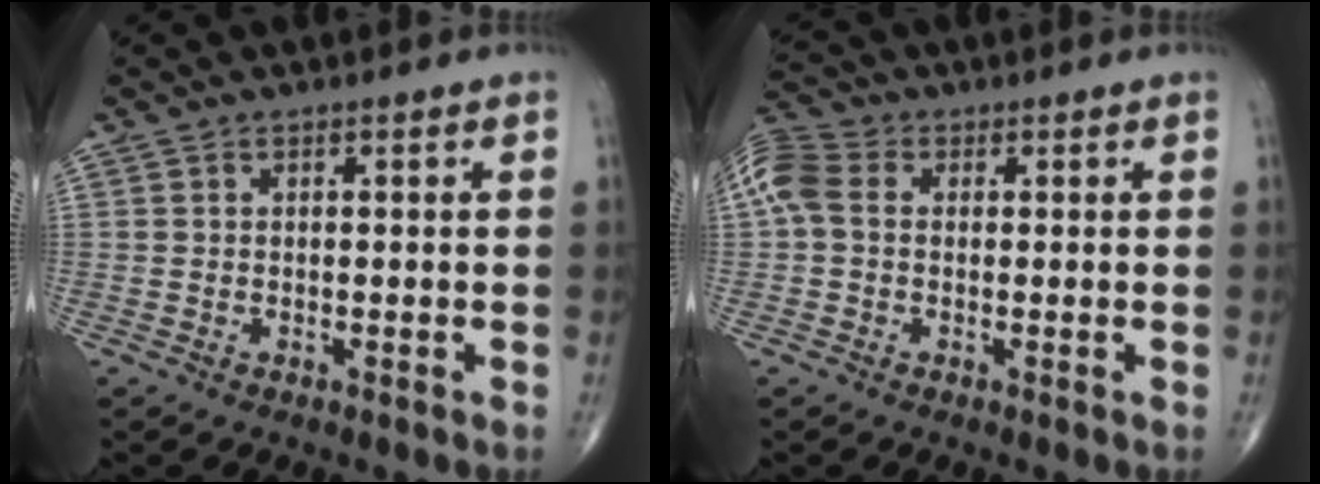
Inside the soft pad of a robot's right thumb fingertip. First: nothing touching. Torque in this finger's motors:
{"motor_torque": [-0.17, 0.34, 0.54, -0.12, 0.10]}